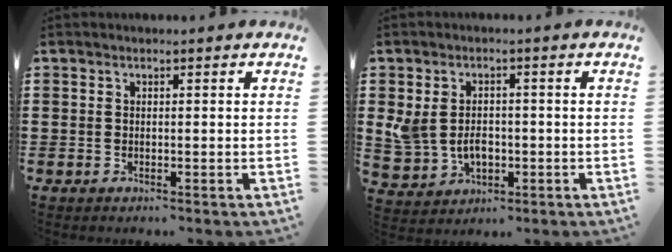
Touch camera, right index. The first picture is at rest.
{"total": 5.0, "force": [-0.4, 3.9, 3.1], "torque": [-0.064, 0.005, -0.010]}